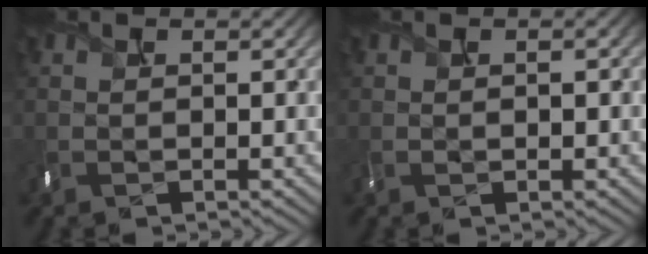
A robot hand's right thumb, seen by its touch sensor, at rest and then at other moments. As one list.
[{"total": 0.9, "force": [0.3, 0.5, 0.7], "torque": [-0.007, -0.006, 0.002]}]